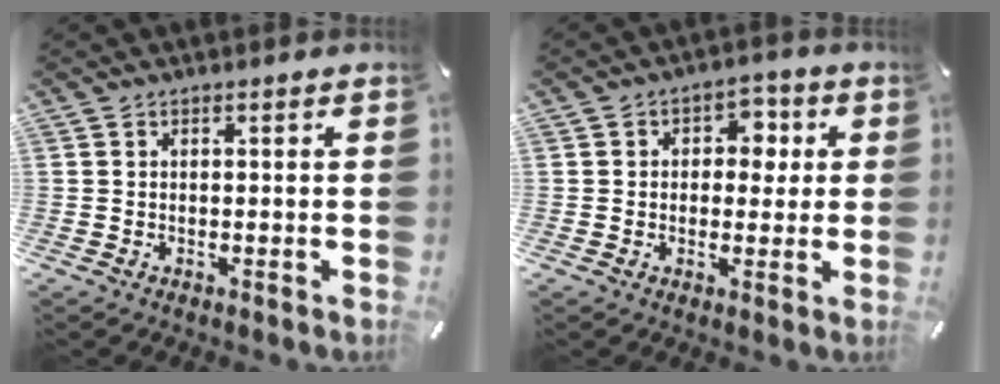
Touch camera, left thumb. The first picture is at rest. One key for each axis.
{"total": 5.6, "fx": 0.2, "fy": 4.6, "fz": 3.3, "tx": -0.030, "ty": 0.003, "tz": -0.007}